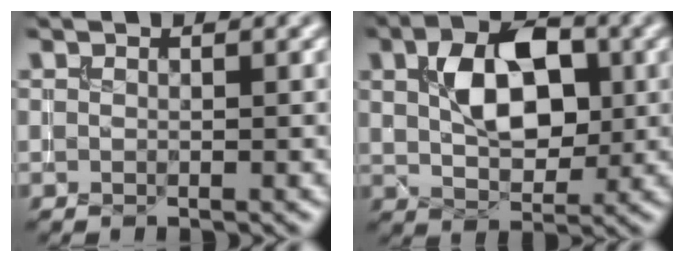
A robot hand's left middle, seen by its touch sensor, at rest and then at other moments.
{"total": 6.9, "force": [1.7, 4.0, 5.4], "torque": [-0.091, 0.004, 0.026]}